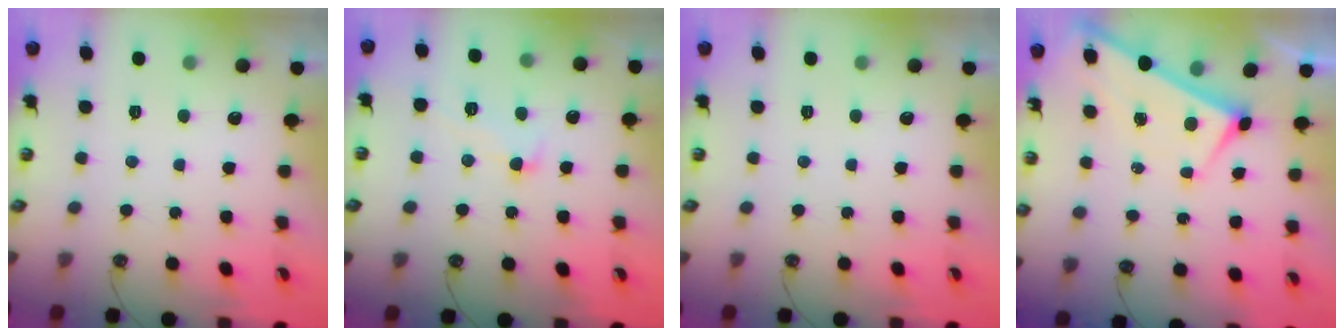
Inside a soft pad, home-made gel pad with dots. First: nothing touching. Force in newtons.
{"total": 0.9, "press": 0.2, "slide": 0.9}
{"total": 0.0}
{"total": 1.2, "press": 1.1, "slide": 0.4}